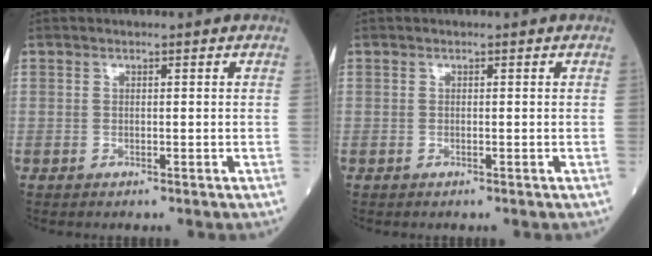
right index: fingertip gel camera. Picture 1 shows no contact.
{"total": 0.0}